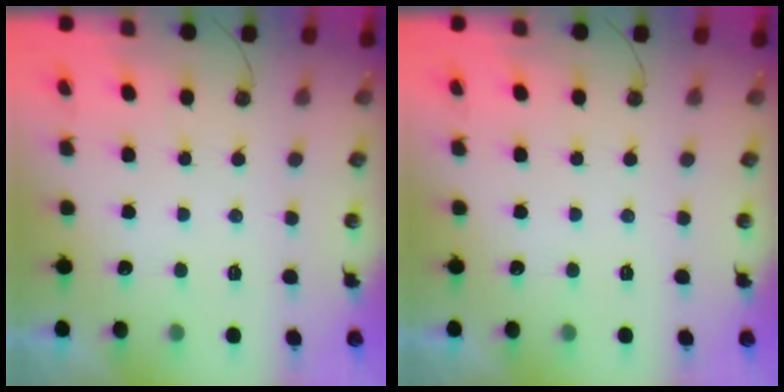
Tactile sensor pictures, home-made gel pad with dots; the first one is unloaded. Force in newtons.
{"total": 0.0}